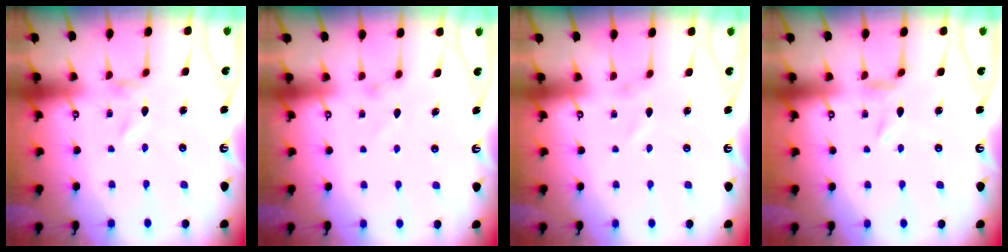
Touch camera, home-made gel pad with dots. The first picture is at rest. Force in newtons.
{"total": 1.9, "press": 1.9, "slide": 0.4}
{"total": 1.0, "press": 1.0, "slide": 0.0}
{"total": 2.1, "press": 2.1, "slide": 0.3}